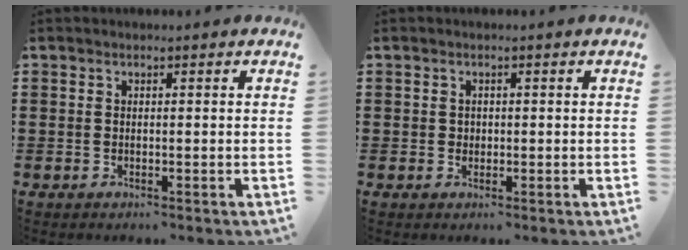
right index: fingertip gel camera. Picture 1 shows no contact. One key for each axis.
{"total": 0.8, "fx": 0.2, "fy": 0.7, "fz": 0.2, "tx": -0.005, "ty": 0.003, "tz": 0.005}